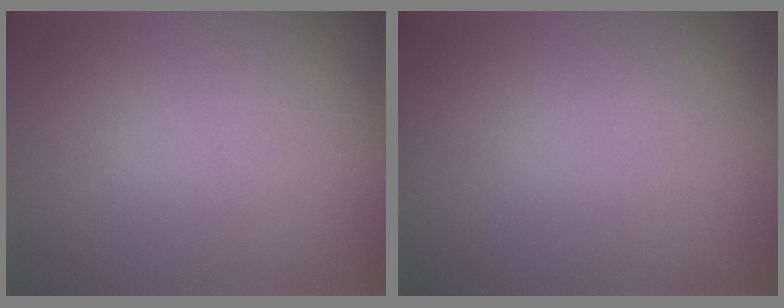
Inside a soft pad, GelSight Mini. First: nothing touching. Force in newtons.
{"total": 0.0}